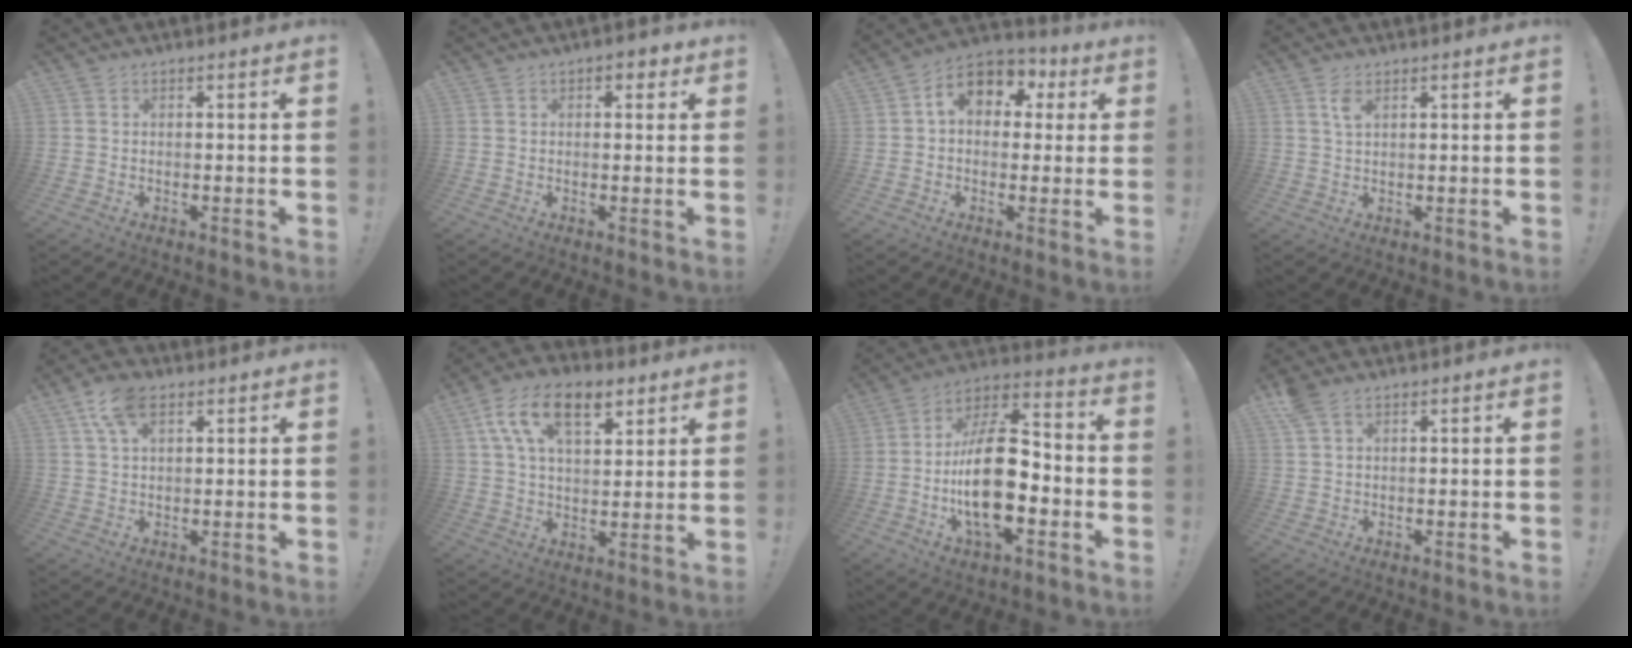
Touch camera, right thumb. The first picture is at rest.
{"total": 2.8, "force": [0.8, 1.9, 1.9], "torque": [-0.015, 0.001, 0.010]}
{"total": 11.0, "force": [2.9, 8.1, 6.9], "torque": [-0.101, 0.004, 0.058]}
{"total": 3.2, "force": [1.5, 1.3, 2.5], "torque": [-0.040, -0.005, 0.024]}
{"total": 8.1, "force": [4.0, 4.0, 5.8], "torque": [-0.102, -0.003, 0.077]}
{"total": 16.2, "force": [7.9, 8.6, 11.2], "torque": [-0.181, -0.018, 0.141]}
{"total": 21.0, "force": [-4.5, 10.4, 17.7], "torque": [-0.325, 0.017, -0.074]}
{"total": 4.1, "force": [2.4, 2.3, 2.4], "torque": [-0.054, -0.002, 0.049]}